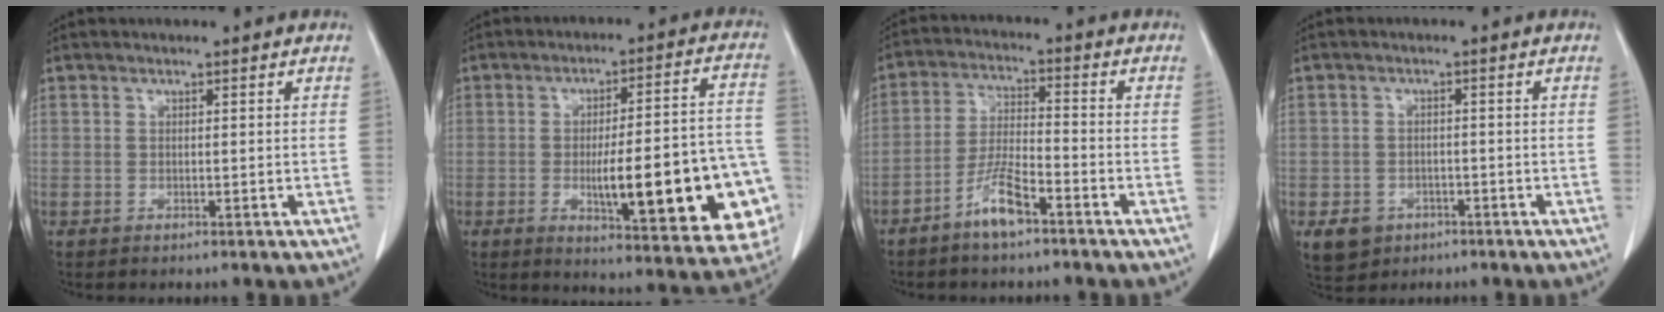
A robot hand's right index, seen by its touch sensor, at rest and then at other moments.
{"total": 22.0, "force": [-5.2, 4.1, 21.0], "torque": [-0.206, 0.018, -0.054]}
{"total": 6.5, "force": [-4.3, 1.1, 4.8], "torque": [-0.099, -0.001, -0.082]}
{"total": 4.4, "force": [-2.0, 3.7, 1.1], "torque": [-0.014, 0.006, -0.022]}